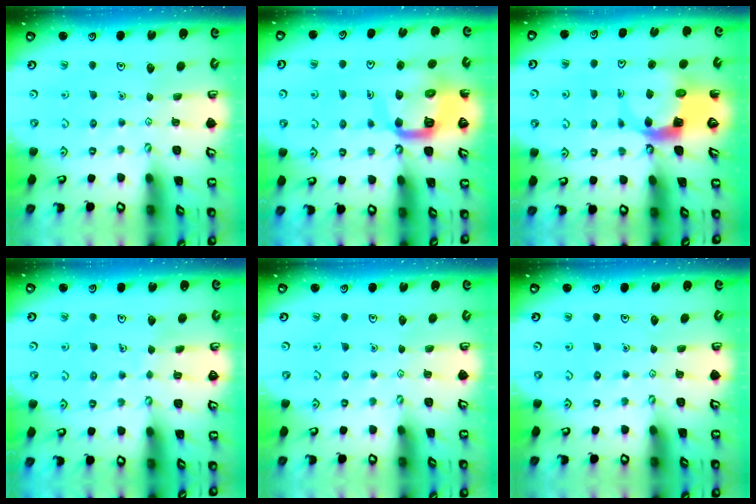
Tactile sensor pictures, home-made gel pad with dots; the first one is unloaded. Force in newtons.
{"total": 13.8, "press": 13.8, "slide": 1.5}
{"total": 6.1, "press": 6.0, "slide": 1.0}
{"total": 2.2, "press": 2.2, "slide": 0.1}
{"total": 0.0}
{"total": 0.0}